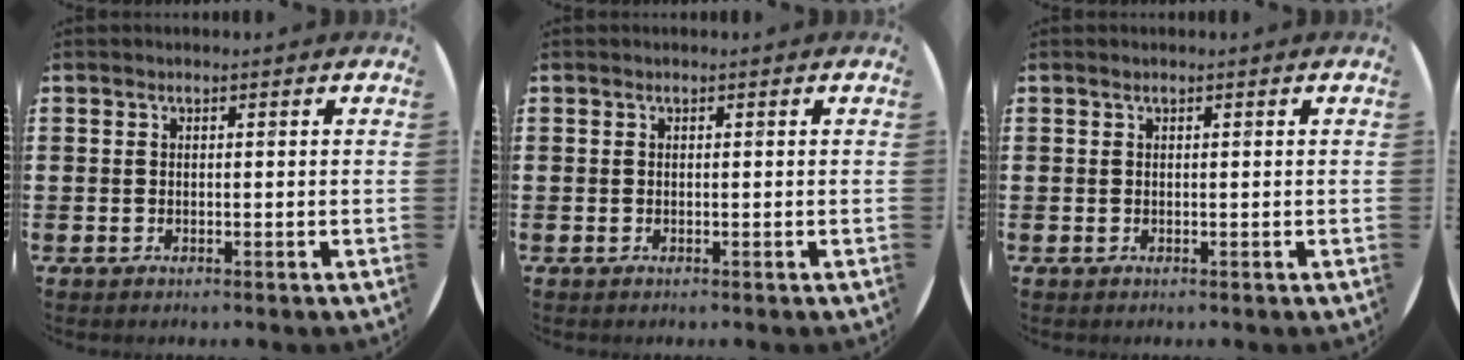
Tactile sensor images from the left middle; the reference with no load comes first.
{"total": 0.0}
{"total": 0.0}